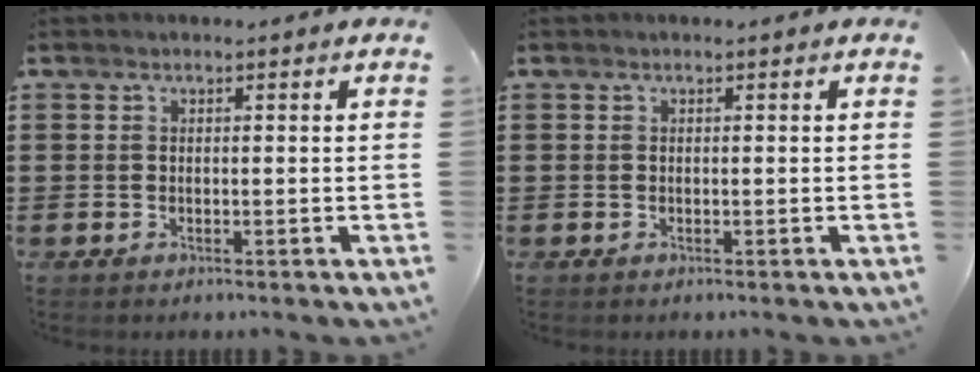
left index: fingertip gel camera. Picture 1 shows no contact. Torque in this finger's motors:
{"motor_torque": [0.00, 0.00, 0.00, 0.00]}